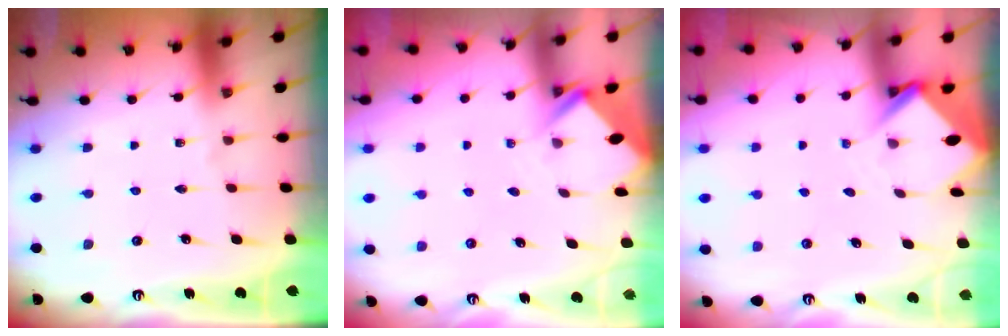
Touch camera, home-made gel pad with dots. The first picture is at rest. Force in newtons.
{"total": 2.8, "press": 2.8, "slide": 0.2}
{"total": 3.4, "press": 3.4, "slide": 0.3}